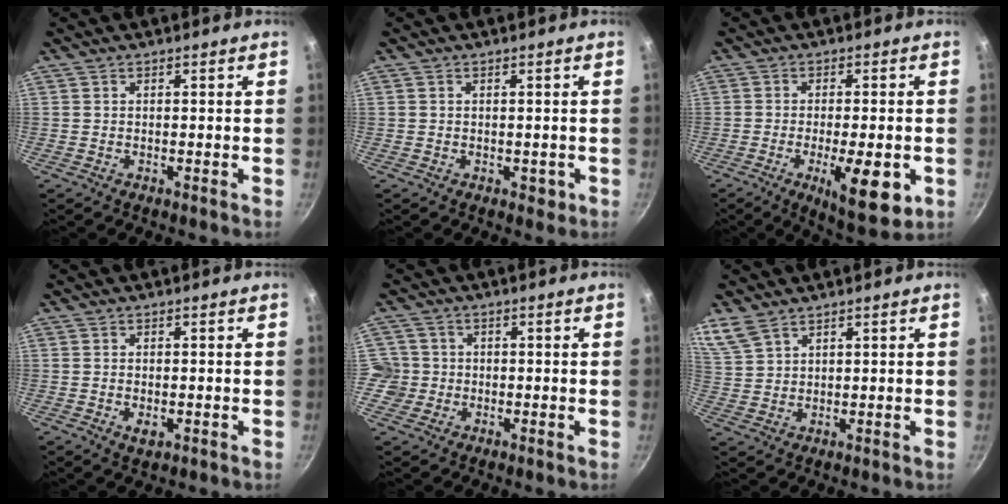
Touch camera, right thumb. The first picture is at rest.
{"total": 1.9, "force": [-0.2, 1.4, 1.1], "torque": [-0.009, 0.002, -0.002]}
{"total": 12.0, "force": [-3.7, 3.8, 10.8], "torque": [-0.151, -0.001, -0.049]}
{"total": 2.5, "force": [-0.7, 1.5, 1.9], "torque": [-0.032, -0.005, -0.009]}
{"total": 5.1, "force": [-0.8, 4.9, 0.9], "torque": [0.008, 0.009, -0.017]}
{"total": 5.6, "force": [4.3, 2.6, 2.4], "torque": [-0.046, -0.007, 0.096]}